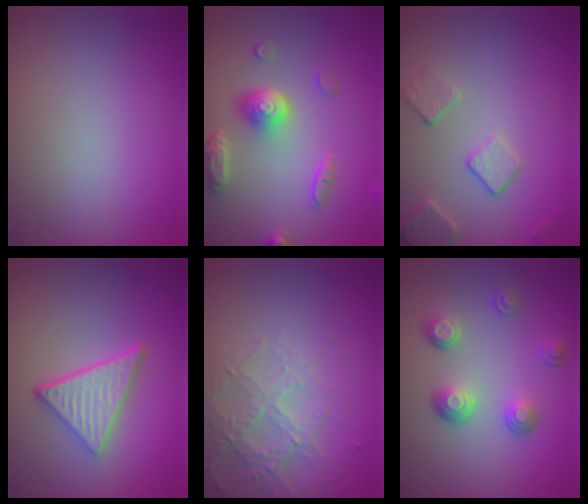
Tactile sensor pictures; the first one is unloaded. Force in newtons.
{"total": 4.7, "press": 3.6, "slide": 3.0}
{"total": 2.6, "press": 2.5, "slide": 0.8}
{"total": 5.2, "press": 3.7, "slide": 3.6}
{"total": 4.1, "press": 3.1, "slide": 2.8}
{"total": 3.5, "press": 2.6, "slide": 2.4}